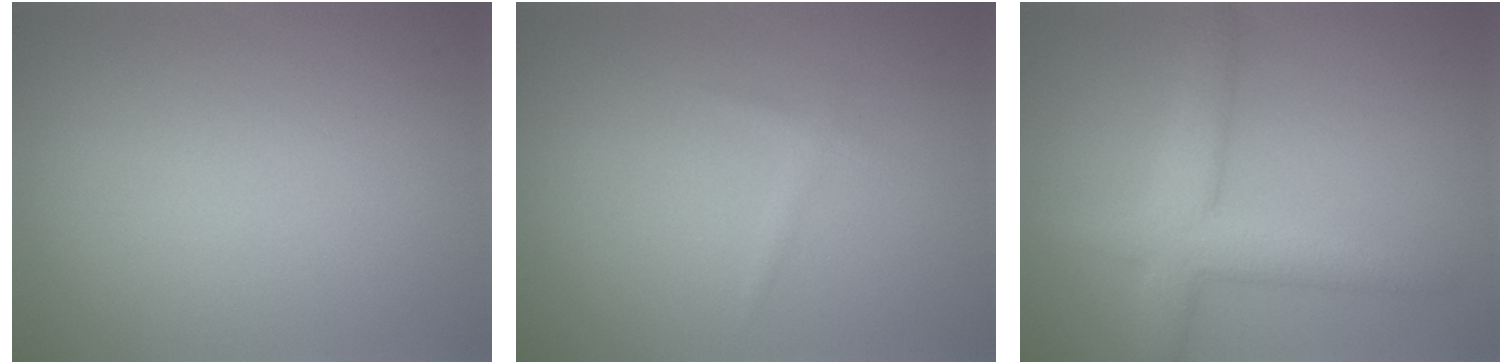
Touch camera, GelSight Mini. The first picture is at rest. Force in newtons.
{"total": 0.6, "press": 0.6, "slide": 0.1}
{"total": 4.6, "press": 4.6, "slide": 0.2}